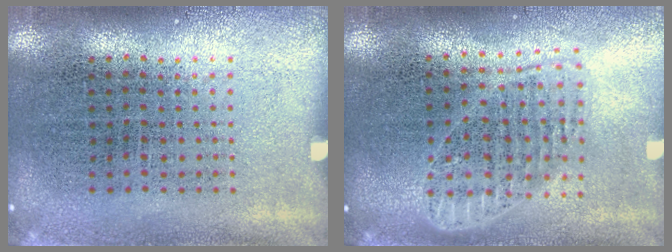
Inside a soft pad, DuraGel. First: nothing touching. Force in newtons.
{"total": 1.7, "press": 1.4, "slide": 0.9}